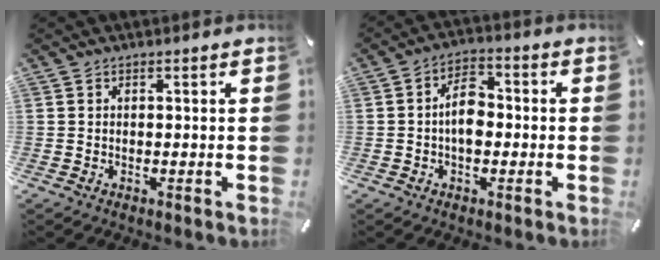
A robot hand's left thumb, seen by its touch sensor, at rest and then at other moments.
{"total": 7.0, "force": [-0.7, 4.5, 5.4], "torque": [-0.088, 0.009, -0.015]}